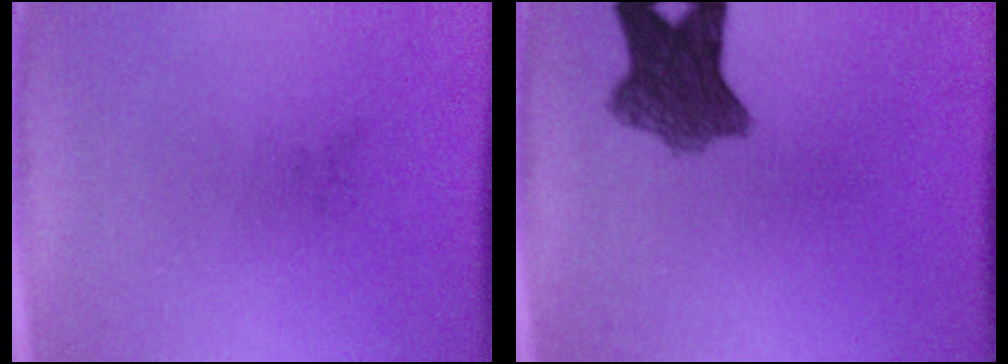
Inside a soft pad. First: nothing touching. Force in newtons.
{"total": 7.9}